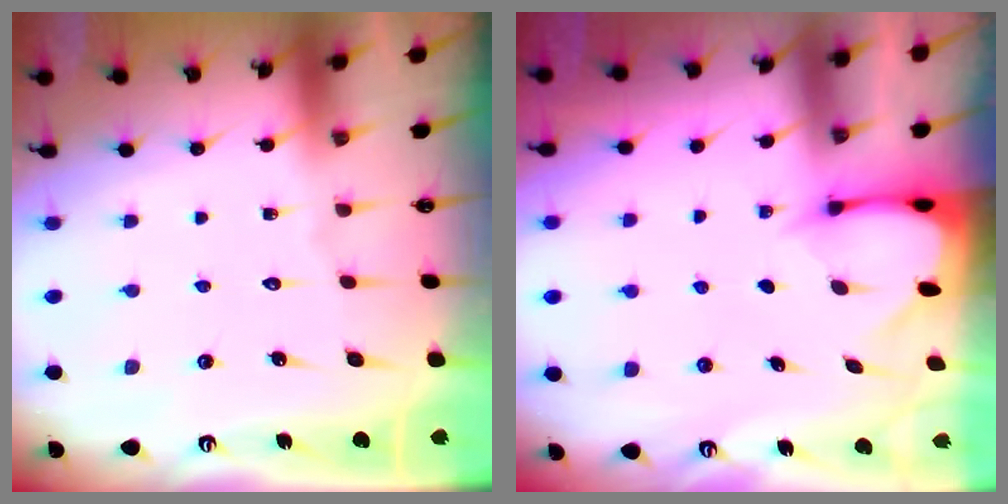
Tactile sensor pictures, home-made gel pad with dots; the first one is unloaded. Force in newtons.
{"total": 2.3, "press": 2.3, "slide": 0.3}